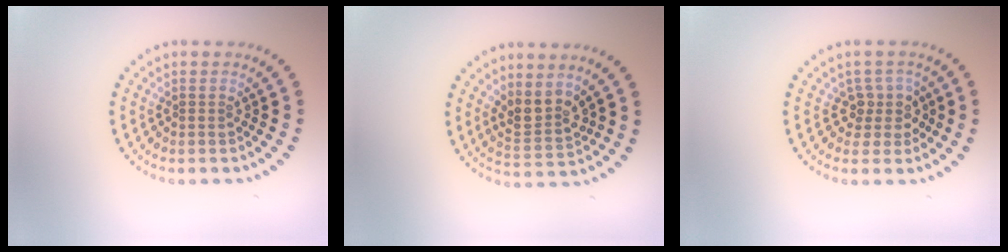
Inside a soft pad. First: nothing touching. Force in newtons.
{"total": 2.8, "press": 2.4, "slide": 1.5}
{"total": 2.3, "press": 1.8, "slide": 1.3}